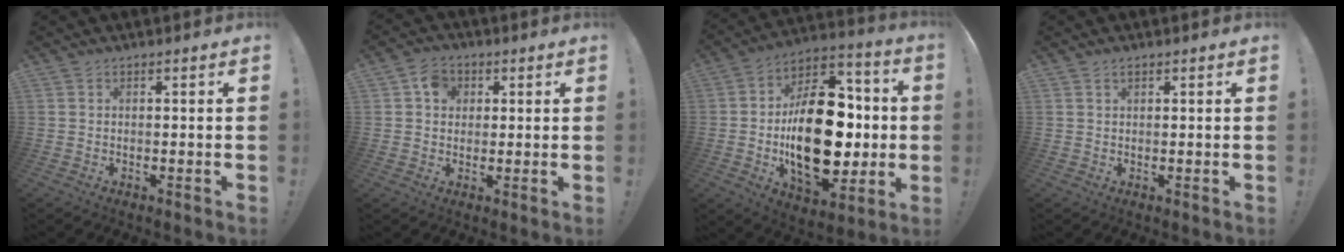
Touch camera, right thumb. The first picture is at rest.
{"total": 6.5, "force": [1.9, 5.6, 2.7], "torque": [-0.040, 0.007, 0.036]}
{"total": 27.4, "force": [-2.4, 16.3, 21.9], "torque": [-0.368, 0.012, -0.024]}
{"total": 1.1, "force": [0.7, 0.6, 0.5], "torque": [-0.011, 0.002, 0.013]}